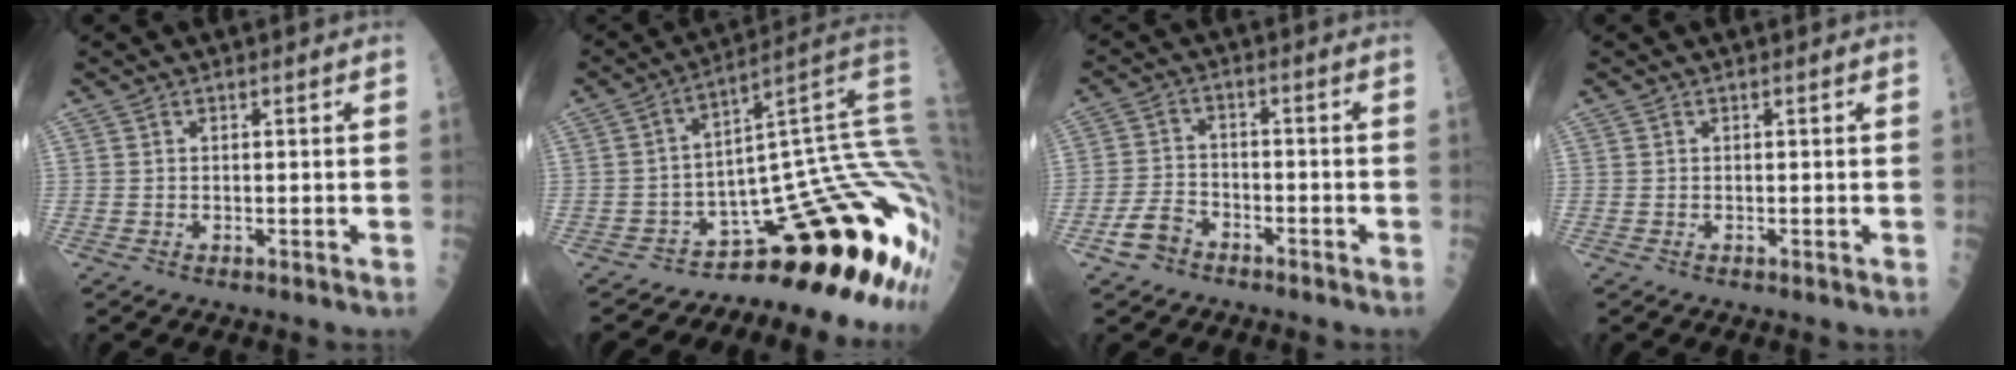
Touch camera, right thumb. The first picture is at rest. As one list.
[{"total": 22.9, "force": [-1.5, 8.5, 21.2], "torque": [-0.128, 0.105, -0.014]}, {"total": 5.2, "force": [-3.4, 3.2, 2.4], "torque": [-0.047, 0.026, -0.062]}, {"total": 0.0}]